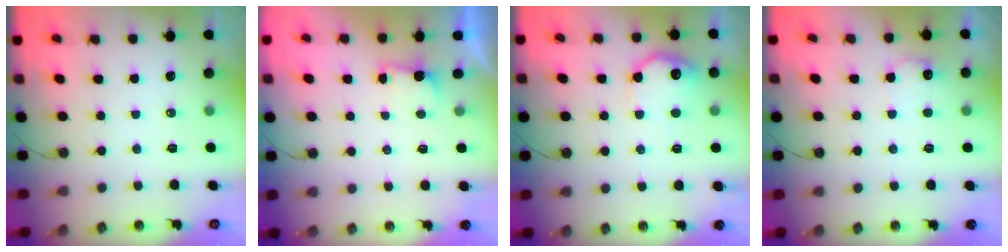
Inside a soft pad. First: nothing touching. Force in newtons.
{"total": 2.1, "press": 1.9, "slide": 0.8}
{"total": 11.7, "press": 11.7, "slide": 0.6}
{"total": 7.7, "press": 7.7, "slide": 0.5}